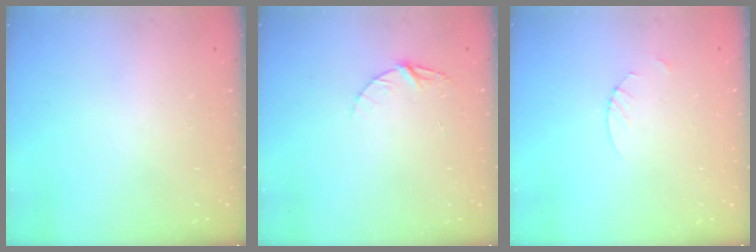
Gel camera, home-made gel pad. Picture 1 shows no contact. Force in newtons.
{"total": 5.0, "press": 5.0, "slide": 0.5}
{"total": 1.8, "press": 1.8, "slide": 0.2}